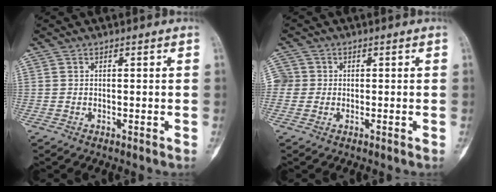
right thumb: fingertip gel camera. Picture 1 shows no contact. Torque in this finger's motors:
{"motor_torque": [-0.11, -0.22, 0.20, -0.10, -0.07]}